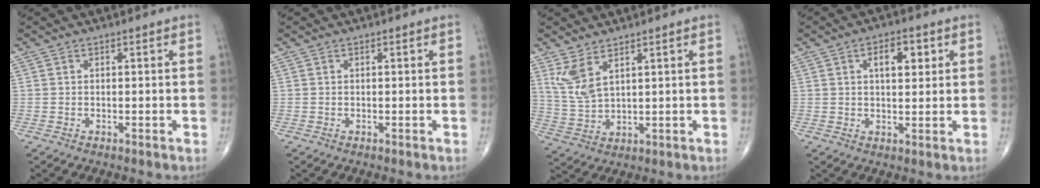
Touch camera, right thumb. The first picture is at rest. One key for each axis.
{"total": 0.0}
{"total": 6.3, "fx": 3.6, "fy": 2.4, "fz": 4.6, "tx": -0.098, "ty": -0.019, "tz": 0.087}
{"total": 6.0, "fx": 2.1, "fy": 3.0, "fz": 4.8, "tx": -0.057, "ty": -0.003, "tz": 0.032}